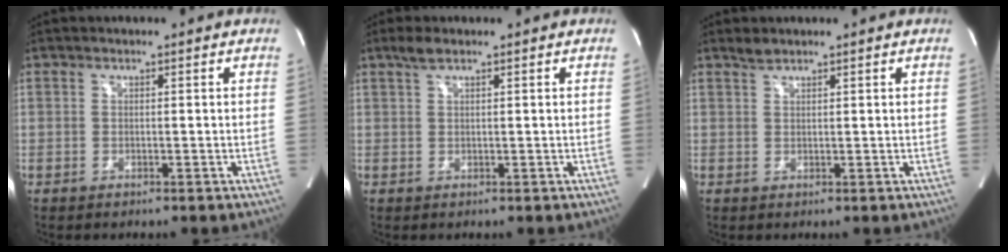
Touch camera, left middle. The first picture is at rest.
{"total": 2.0, "force": [1.5, 0.3, 1.3], "torque": [-0.034, 0.007, 0.032]}
{"total": 1.3, "force": [1.2, 0.2, 0.3], "torque": [-0.012, 0.002, 0.028]}